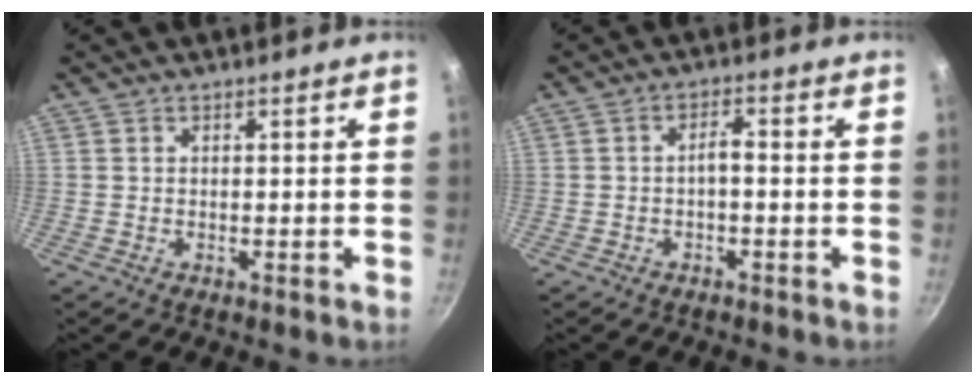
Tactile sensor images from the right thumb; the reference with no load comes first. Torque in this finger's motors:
{"motor_torque": [-0.17, 0.24, 0.64, -0.52, -0.01]}